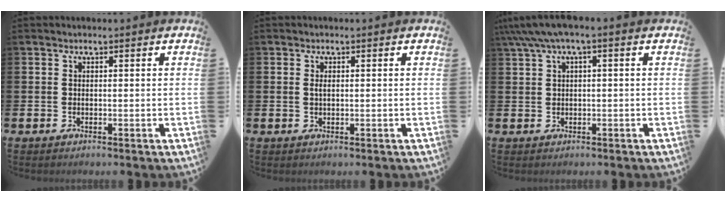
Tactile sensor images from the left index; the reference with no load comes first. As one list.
[{"total": 0.8, "force": [0.1, 0.3, 0.7], "torque": [-0.005, -0.001, -0.002]}, {"total": 3.3, "force": [1.1, 0.7, 3.1], "torque": [-0.063, 0.004, 0.019]}]